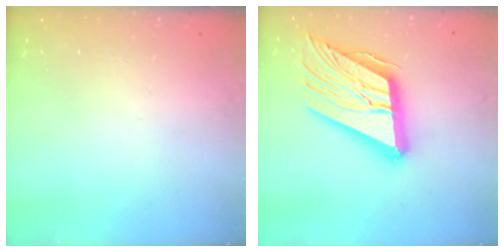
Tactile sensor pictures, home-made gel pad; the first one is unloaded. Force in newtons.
{"total": 23.2, "press": 23.0, "slide": 2.7}